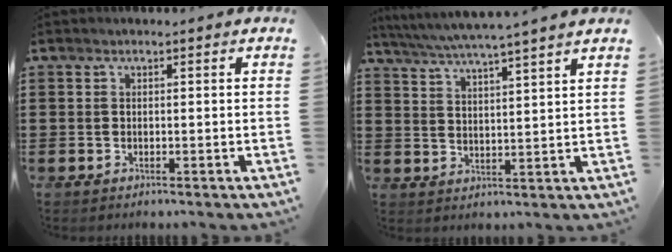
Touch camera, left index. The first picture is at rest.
{"total": 4.4, "force": [4.0, -1.0, 1.6], "torque": [-0.047, -0.027, 0.064]}